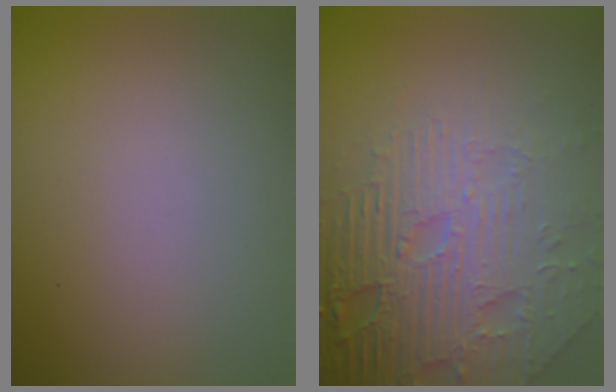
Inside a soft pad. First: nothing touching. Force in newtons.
{"total": 8.9, "press": 6.3, "slide": 6.2}